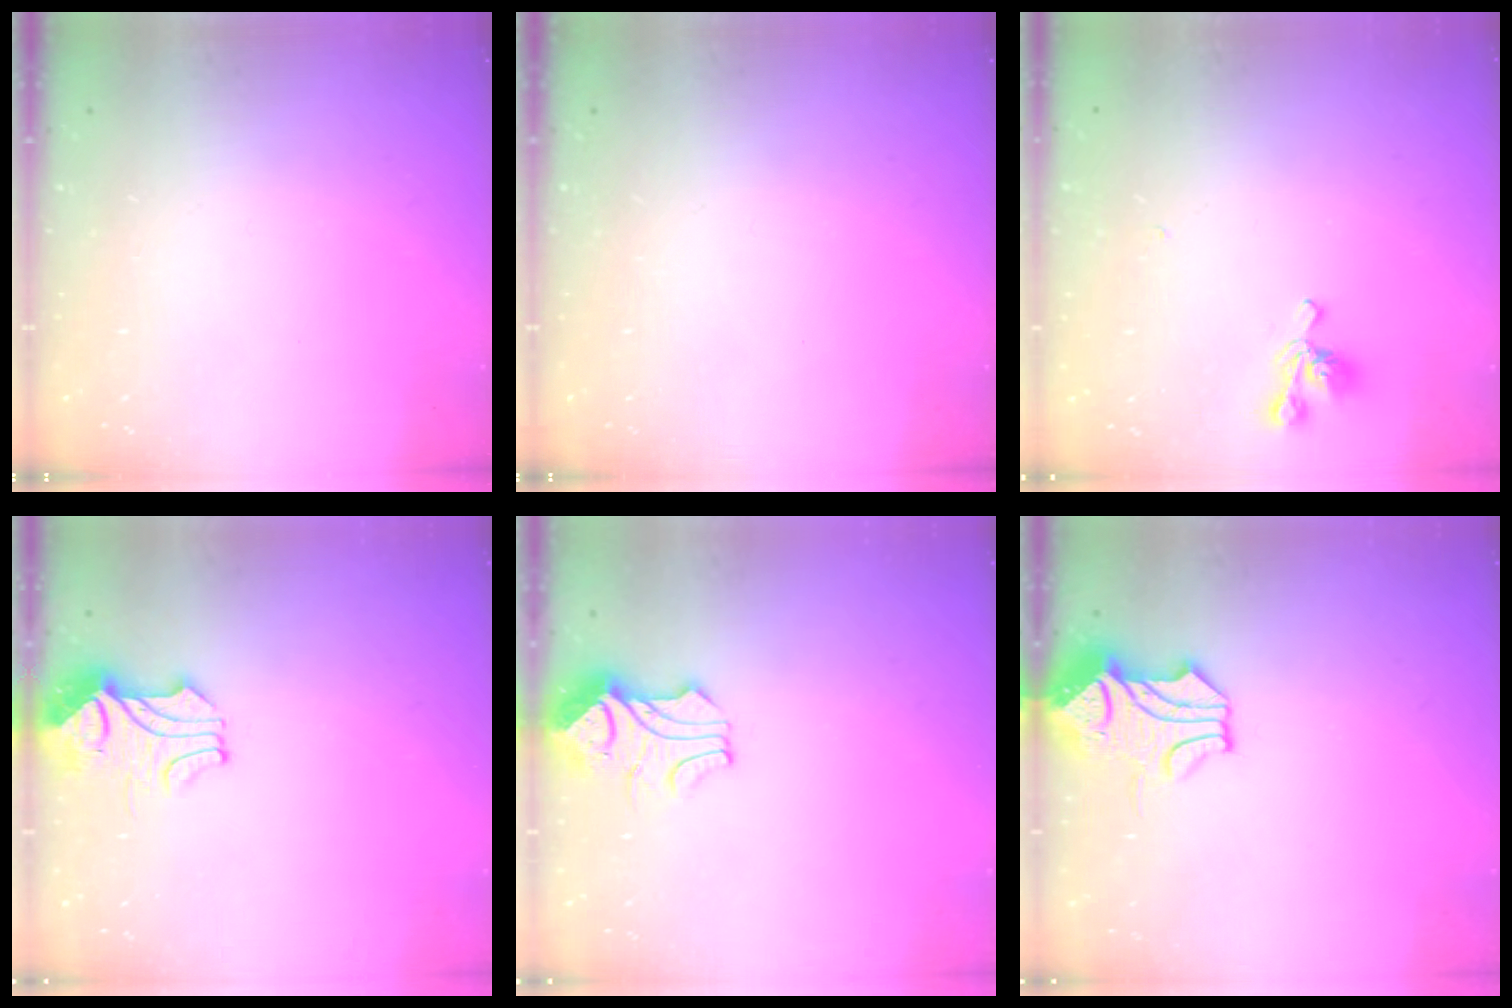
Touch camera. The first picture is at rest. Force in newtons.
{"total": 0.0}
{"total": 3.3, "press": 3.3, "slide": 0.3}
{"total": 2.1, "press": 1.9, "slide": 0.9}
{"total": 3.5, "press": 3.4, "slide": 1.1}
{"total": 1.5, "press": 0.8, "slide": 1.3}